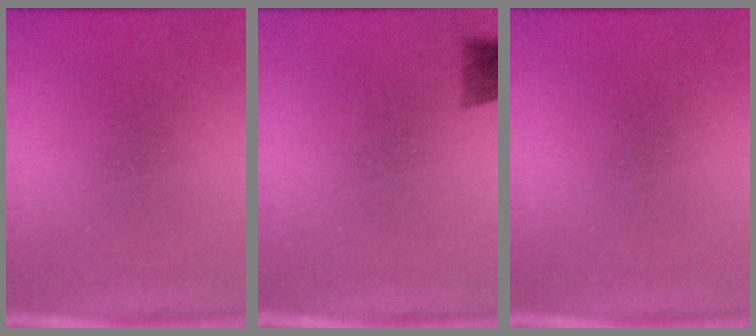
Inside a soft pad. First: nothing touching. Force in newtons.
{"total": 3.1}
{"total": 0.0}